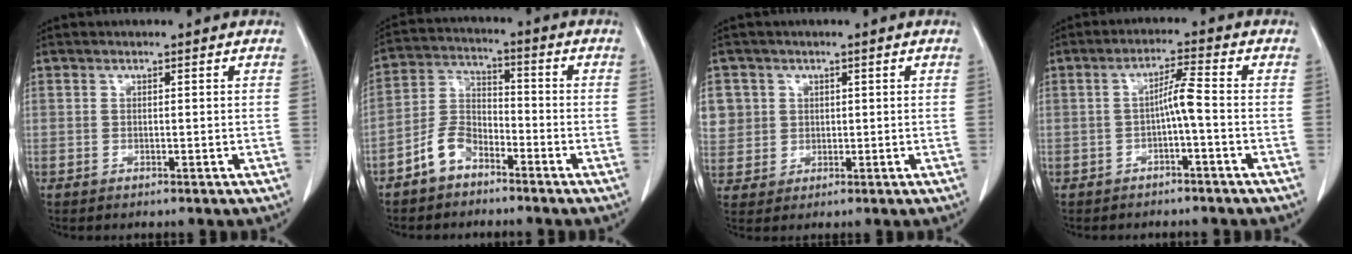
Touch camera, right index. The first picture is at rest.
{"total": 6.5, "force": [-4.3, 3.8, 3.1], "torque": [-0.071, 0.014, -0.088]}
{"total": 8.3, "force": [2.4, 7.9, 1.3], "torque": [-0.049, 0.021, 0.066]}
{"total": 3.8, "force": [-0.9, -0.1, 3.7], "torque": [-0.064, 0.012, -0.015]}